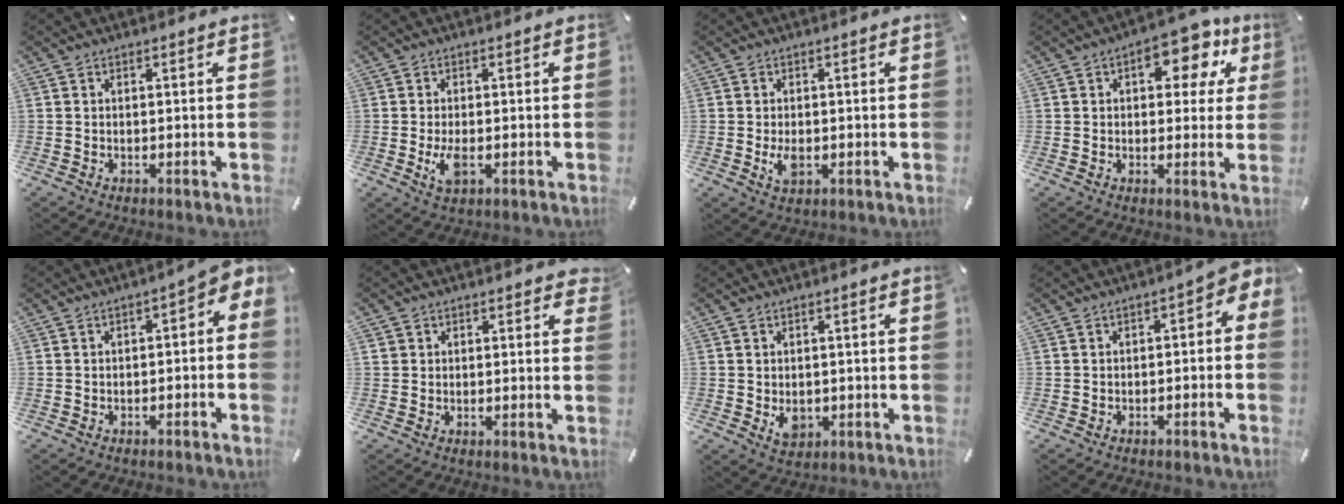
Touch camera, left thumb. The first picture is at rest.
{"total": 4.5, "force": [-0.9, 2.3, 3.8], "torque": [-0.090, -0.007, -0.019]}
{"total": 3.9, "force": [-0.6, 2.4, 3.0], "torque": [-0.059, -0.006, -0.012]}
{"total": 11.1, "force": [4.5, 6.2, 8.0], "torque": [-0.085, -0.019, 0.066]}
{"total": 3.6, "force": [-0.7, 1.8, 3.0], "torque": [-0.049, 0.005, -0.018]}
{"total": 1.8, "force": [1.1, 1.4, 0.4], "torque": [0.007, -0.001, 0.016]}
{"total": 4.0, "force": [-0.5, 3.3, 2.3], "torque": [-0.028, -0.002, -0.008]}
{"total": 3.3, "force": [-1.1, 1.8, 2.6], "torque": [-0.040, 0.008, -0.024]}